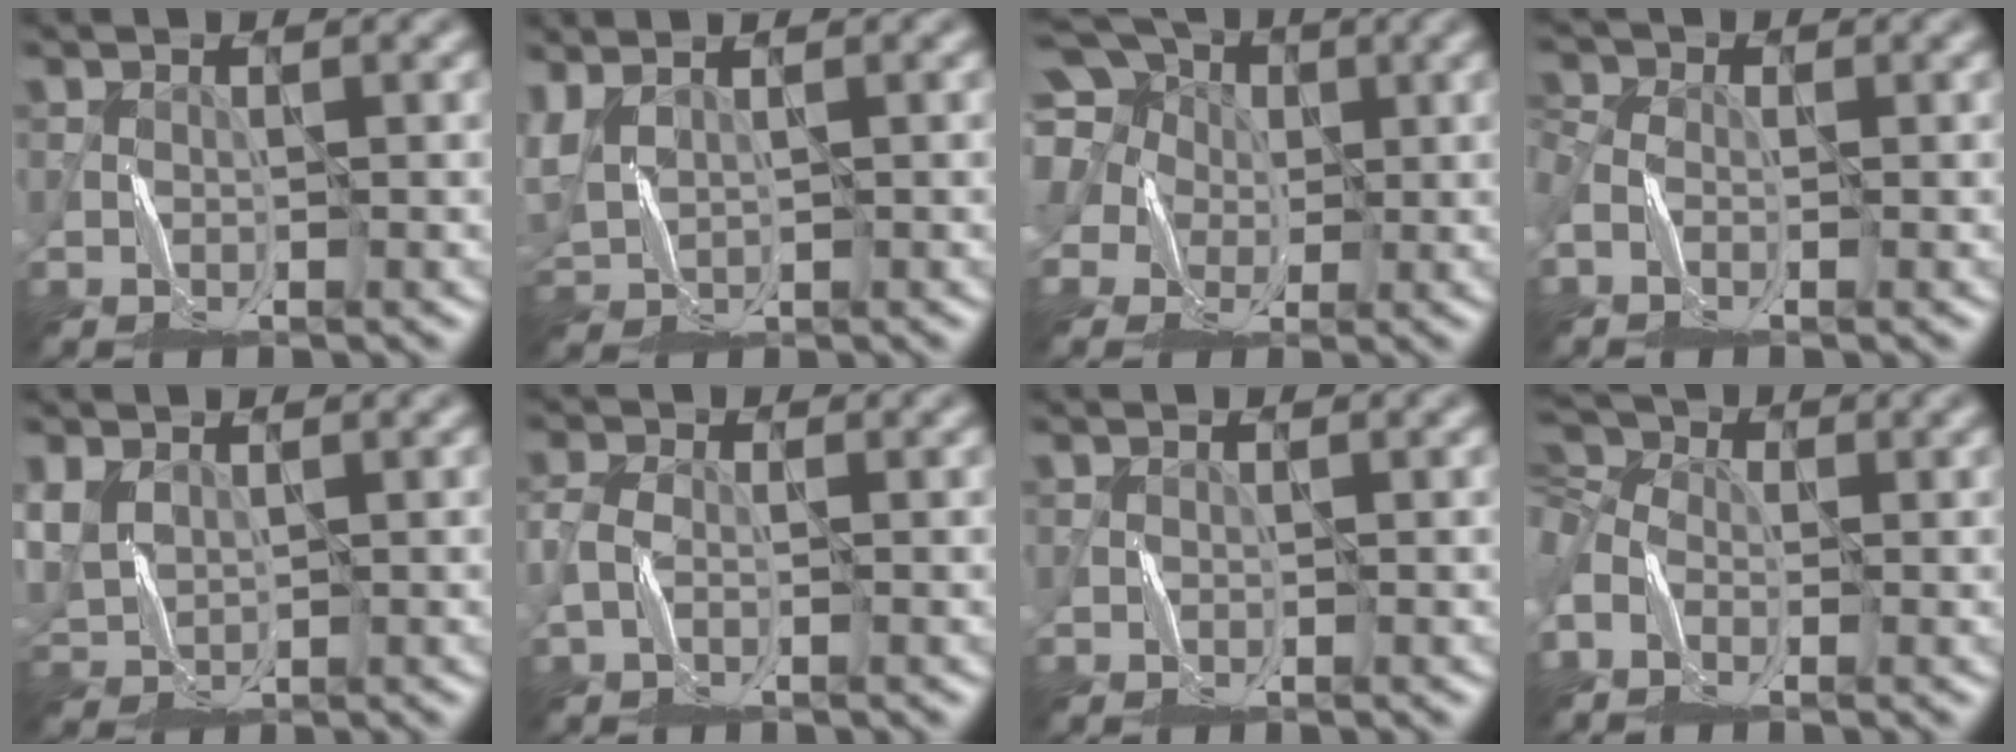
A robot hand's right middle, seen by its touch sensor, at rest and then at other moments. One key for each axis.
{"total": 3.4, "fx": 1.9, "fy": 1.7, "fz": 2.3, "tx": -0.075, "ty": 0.009, "tz": 0.044}
{"total": 13.1, "fx": 6.0, "fy": 10.1, "fz": 5.8, "tx": -0.164, "ty": 0.042, "tz": 0.092}
{"total": 2.8, "fx": -0.8, "fy": 2.1, "fz": 1.7, "tx": -0.040, "ty": 0.009, "tz": -0.017}
{"total": 3.3, "fx": 1.4, "fy": 2.3, "fz": 2.0, "tx": -0.064, "ty": 0.001, "tz": 0.034}
{"total": 1.6, "fx": -0.7, "fy": 0.7, "fz": 1.2, "tx": -0.031, "ty": 0.005, "tz": -0.017}
{"total": 0.0}
{"total": 6.4, "fx": -1.1, "fy": 5.0, "fz": 3.8, "tx": -0.095, "ty": 0.018, "tz": -0.037}